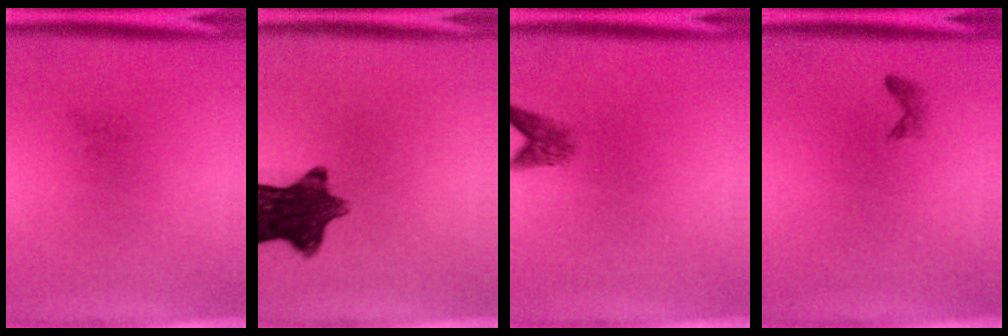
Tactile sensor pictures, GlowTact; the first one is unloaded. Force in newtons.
{"total": 10.6}
{"total": 2.0}
{"total": 0.7}